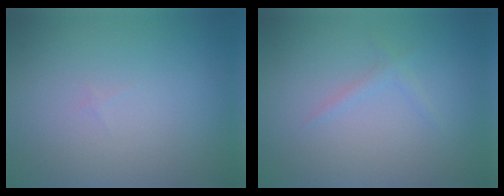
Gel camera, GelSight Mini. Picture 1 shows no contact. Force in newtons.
{"total": 0.8, "press": 0.8, "slide": 0.0}